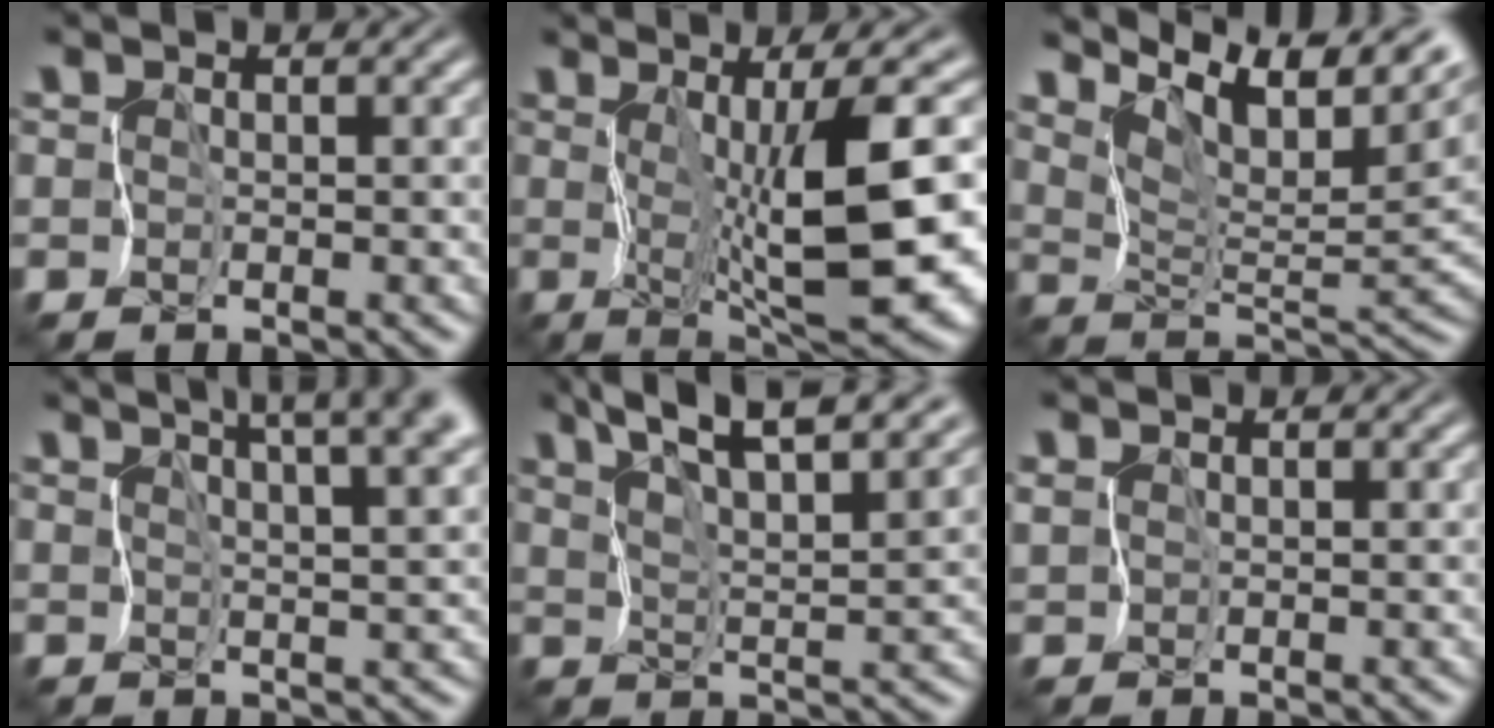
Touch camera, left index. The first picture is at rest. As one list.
[{"total": 10.9, "force": [0.2, 1.8, 10.8], "torque": [-0.168, -0.003, 0.012]}, {"total": 8.7, "force": [6.2, 3.0, 5.4], "torque": [-0.093, 0.001, 0.112]}, {"total": 11.2, "force": [6.9, 4.2, 7.8], "torque": [-0.085, 0.035, 0.076]}, {"total": 8.9, "force": [7.1, 1.8, 5.2], "torque": [-0.097, 0.018, 0.093]}, {"total": 0.7, "force": [0.4, 0.5, 0.2], "torque": [-0.008, -0.004, 0.008]}]